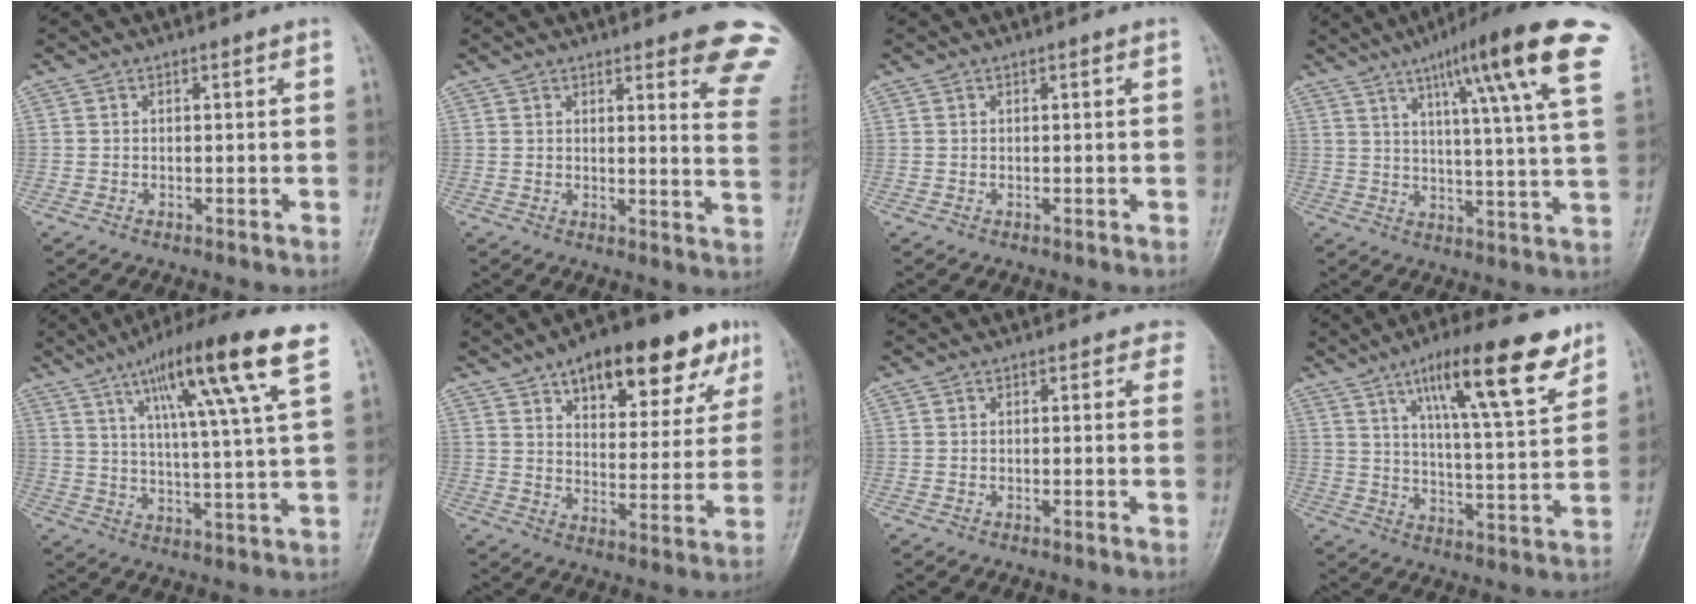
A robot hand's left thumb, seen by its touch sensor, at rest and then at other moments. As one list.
[{"total": 11.2, "force": [8.3, 2.4, 7.2], "torque": [-0.048, -0.050, 0.071]}, {"total": 0.0}, {"total": 20.7, "force": [10.3, 2.0, 17.8], "torque": [-0.248, -0.020, 0.136]}, {"total": 17.3, "force": [8.9, 1.0, 14.8], "torque": [-0.240, -0.022, 0.137]}, {"total": 20.2, "force": [11.5, 8.8, 14.1], "torque": [-0.148, -0.026, 0.165]}, {"total": 2.4, "force": [1.5, 1.6, 0.9], "torque": [0.020, -0.004, -0.003]}, {"total": 17.4, "force": [10.4, 3.9, 13.4], "torque": [-0.186, -0.047, 0.166]}]